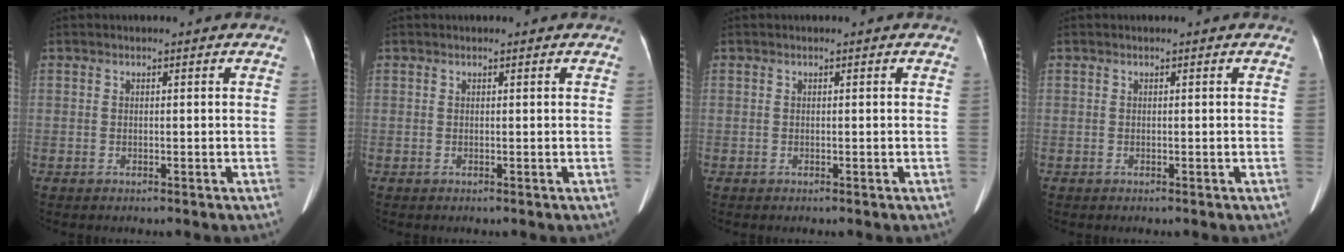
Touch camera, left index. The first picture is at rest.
{"total": 0.0}
{"total": 0.0}
{"total": 0.0}